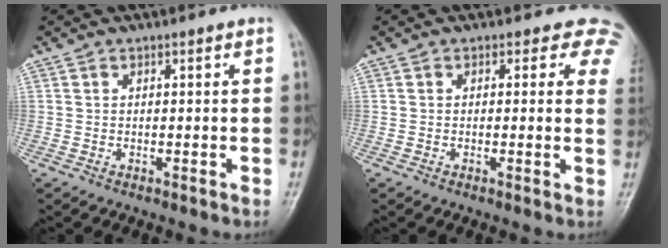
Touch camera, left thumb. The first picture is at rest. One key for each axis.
{"total": 5.1, "fx": 3.6, "fy": 3.3, "fz": 1.6, "tx": 0.022, "ty": -0.008, "tz": 0.011}